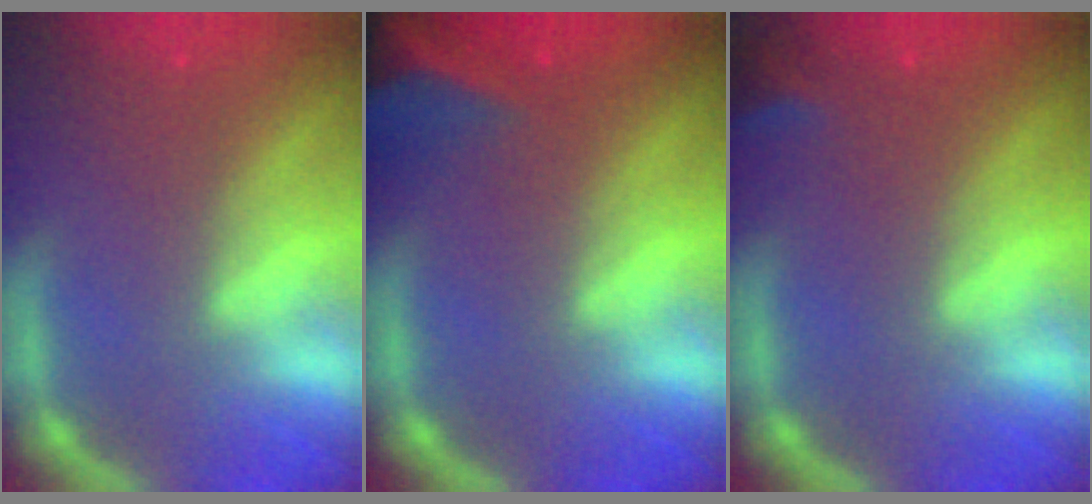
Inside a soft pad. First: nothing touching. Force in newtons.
{"total": 8.9}
{"total": 1.4}